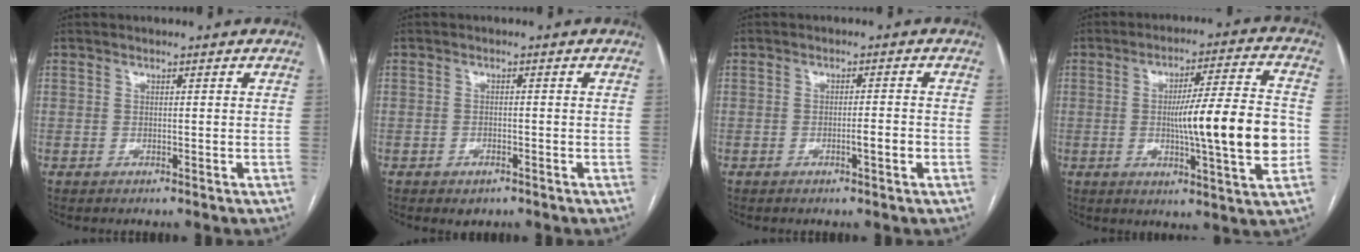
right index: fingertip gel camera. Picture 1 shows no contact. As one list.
[{"total": 1.9, "force": [-1.2, 1.1, 1.0], "torque": [-0.014, 0.001, -0.011]}, {"total": 2.4, "force": [-1.0, 0.1, 2.2], "torque": [-0.035, 0.000, -0.017]}, {"total": 15.2, "force": [-1.6, 0.4, 15.1], "torque": [-0.234, -0.001, -0.027]}]